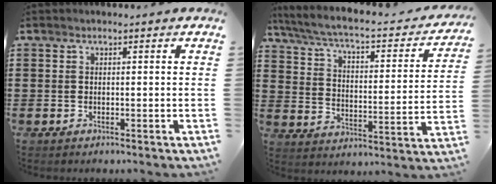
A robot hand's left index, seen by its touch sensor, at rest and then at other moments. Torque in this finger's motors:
{"motor_torque": [2.14, 0.00, 0.45, 0.18]}